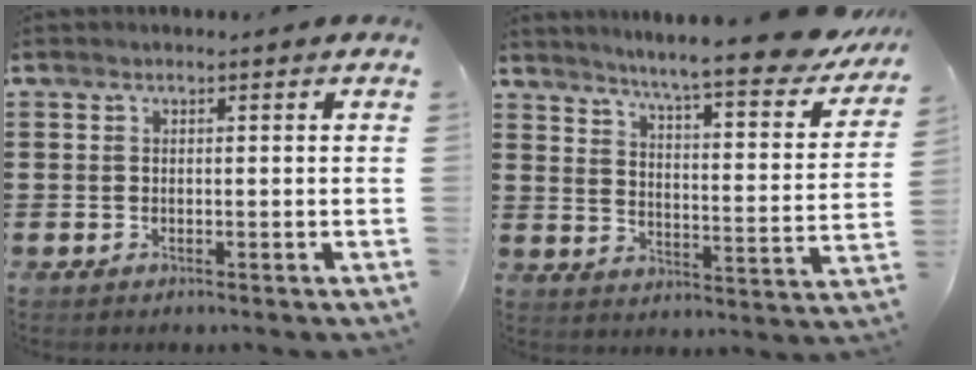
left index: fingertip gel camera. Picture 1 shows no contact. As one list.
[{"total": 8.6, "force": [7.5, -0.6, 4.2], "torque": [-0.088, -0.059, 0.118]}]